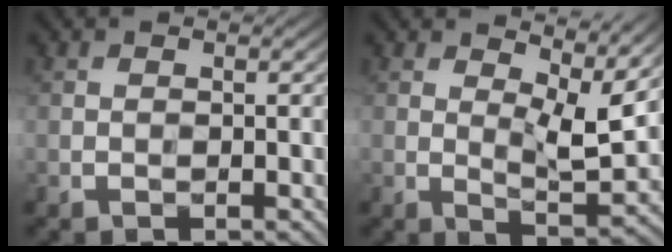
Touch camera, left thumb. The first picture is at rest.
{"total": 7.7, "force": [4.5, 2.2, 5.8], "torque": [-0.102, -0.009, 0.073]}